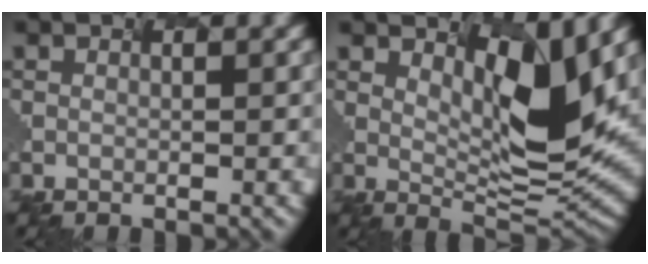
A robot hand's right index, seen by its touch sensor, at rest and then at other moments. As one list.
[{"total": 5.2, "force": [2.1, 1.0, 4.6], "torque": [-0.099, -0.024, 0.072]}]